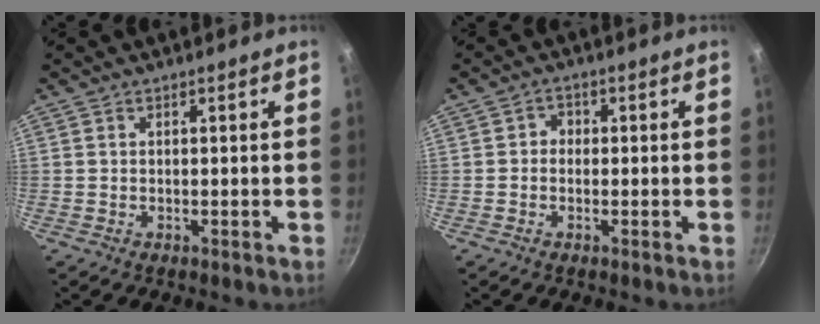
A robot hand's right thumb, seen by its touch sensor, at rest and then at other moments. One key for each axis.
{"total": 1.9, "fx": -0.3, "fy": 1.8, "fz": 0.8, "tx": -0.001, "ty": 0.006, "tz": -0.009}